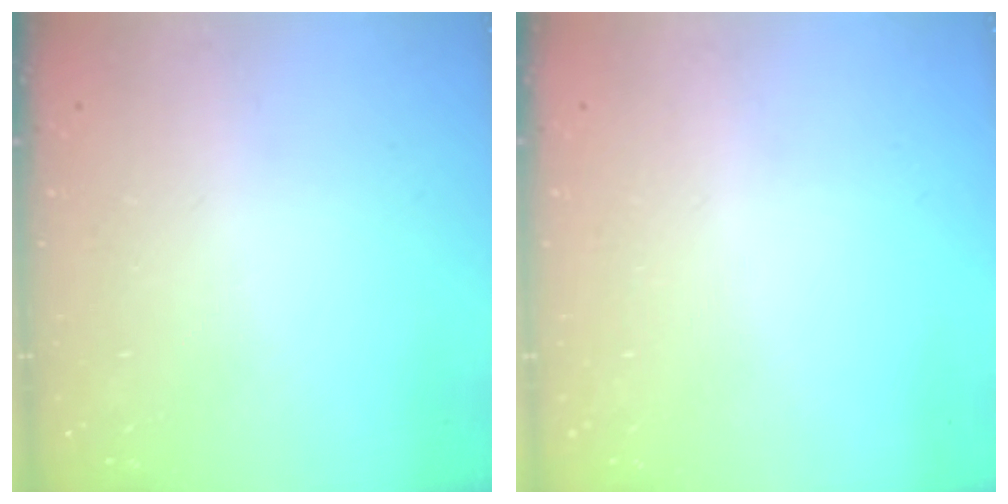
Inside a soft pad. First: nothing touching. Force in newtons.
{"total": 0.0}